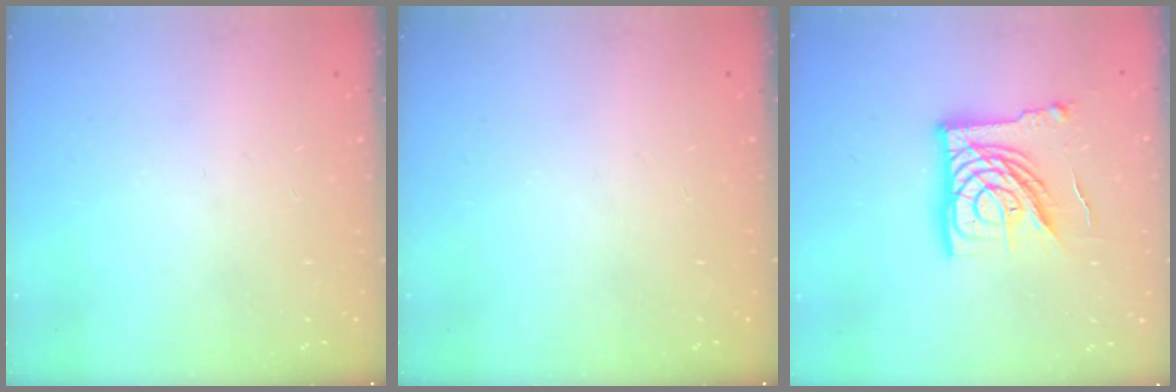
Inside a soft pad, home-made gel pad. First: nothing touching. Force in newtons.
{"total": 0.0}
{"total": 17.0, "press": 16.9, "slide": 0.9}